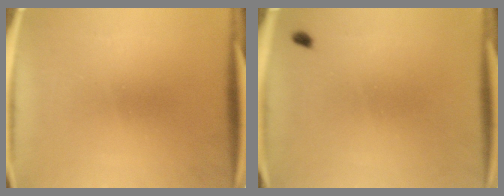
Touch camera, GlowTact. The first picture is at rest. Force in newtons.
{"total": 0.8}